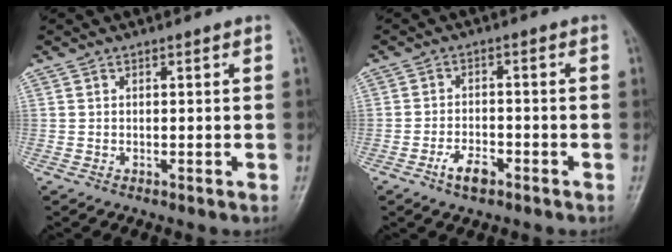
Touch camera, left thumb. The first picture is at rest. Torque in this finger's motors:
{"motor_torque": [-0.49, 0.50, 0.46, 0.33, 0.01]}